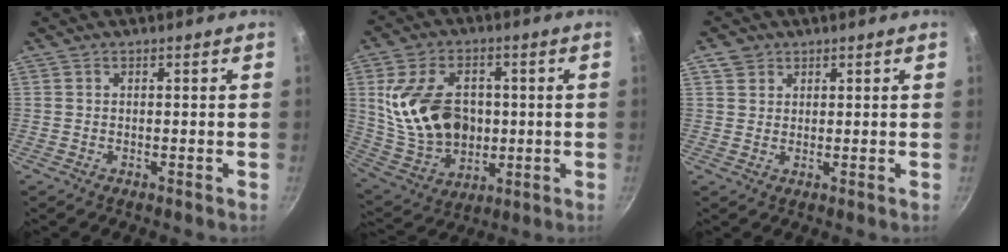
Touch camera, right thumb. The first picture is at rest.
{"total": 18.7, "force": [1.7, 13.2, 13.1], "torque": [-0.219, 0.000, 0.047]}
{"total": 3.1, "force": [1.6, 2.6, 0.8], "torque": [0.003, 0.002, 0.027]}